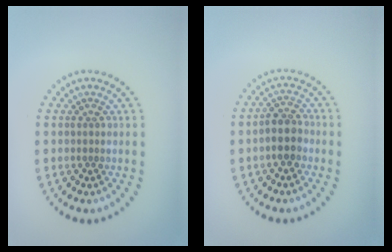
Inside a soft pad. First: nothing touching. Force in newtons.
{"total": 2.7, "press": 2.5, "slide": 0.9}